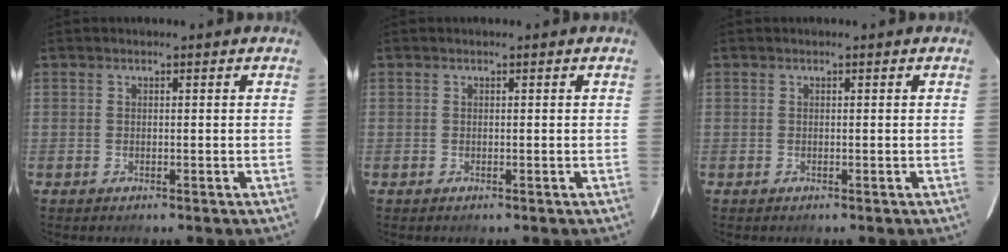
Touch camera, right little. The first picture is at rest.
{"total": 0.0}
{"total": 0.0}